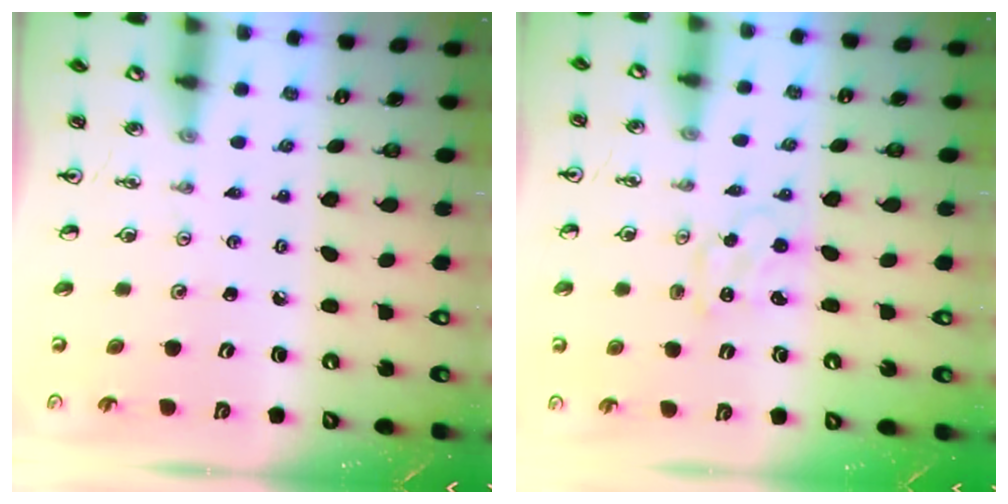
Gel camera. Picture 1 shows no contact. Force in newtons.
{"total": 1.4, "press": 1.4, "slide": 0.3}